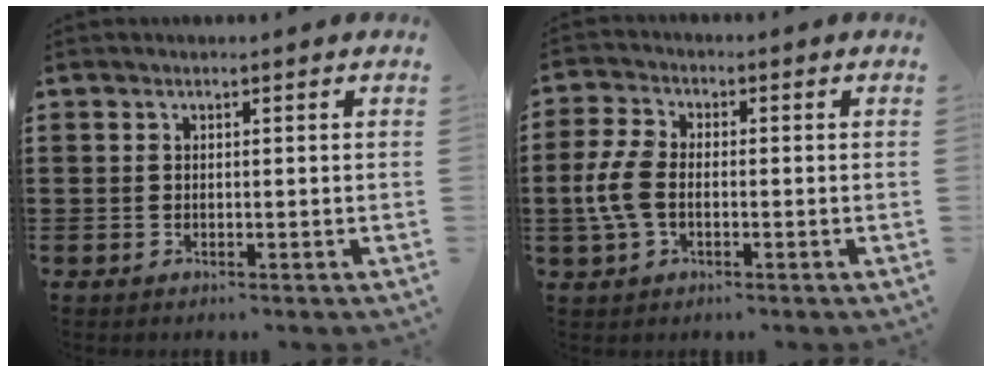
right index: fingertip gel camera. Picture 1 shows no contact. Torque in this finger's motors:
{"motor_torque": [0.61, -0.24, 0.39, 0.07]}